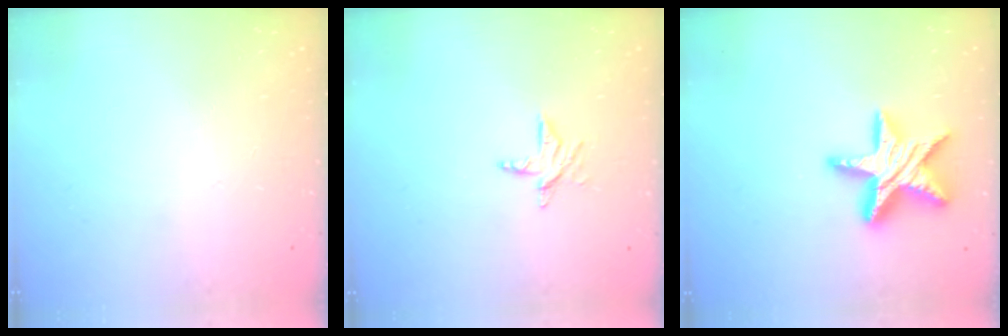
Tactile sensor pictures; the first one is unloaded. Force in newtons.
{"total": 6.1, "press": 6.0, "slide": 0.6}
{"total": 17.3, "press": 17.2, "slide": 1.3}